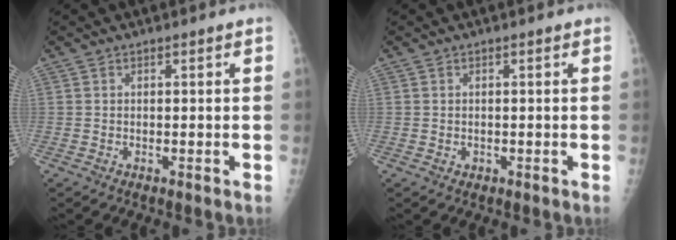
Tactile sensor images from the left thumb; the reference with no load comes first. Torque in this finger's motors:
{"motor_torque": [-0.10, -0.10, -0.08, 0.02, 0.01]}